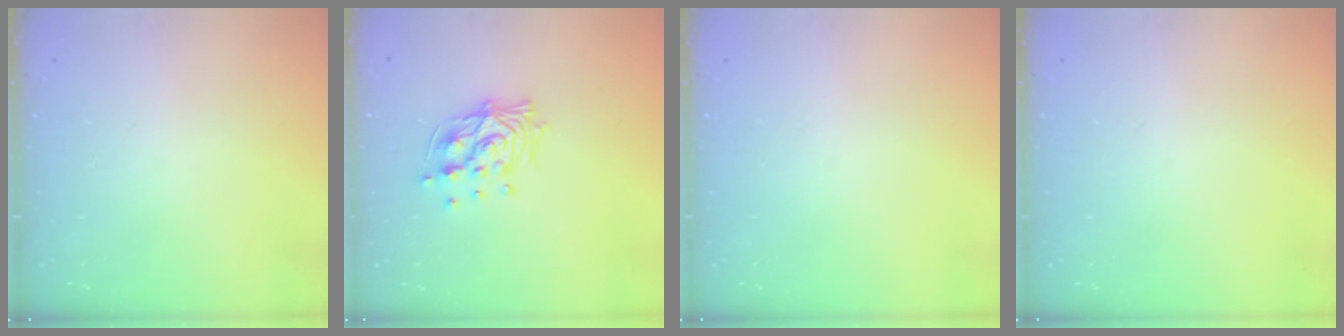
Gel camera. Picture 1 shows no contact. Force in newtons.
{"total": 12.7, "press": 12.7, "slide": 1.3}
{"total": 0.0}
{"total": 0.0}